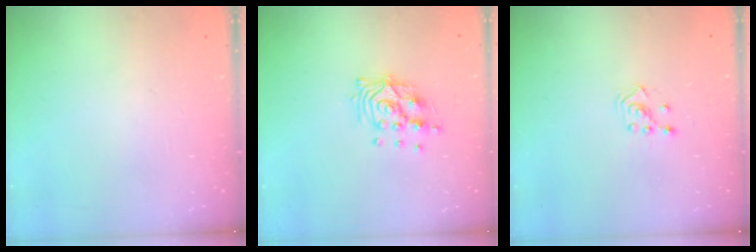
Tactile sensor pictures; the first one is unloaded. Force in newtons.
{"total": 10.6, "press": 10.6, "slide": 0.9}
{"total": 3.4, "press": 3.4, "slide": 0.6}